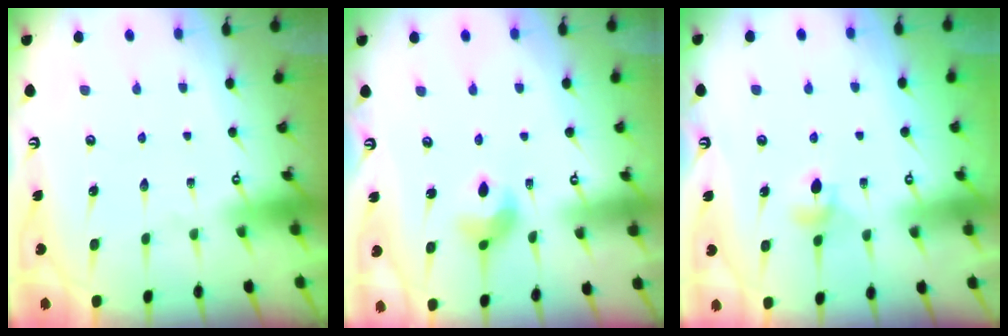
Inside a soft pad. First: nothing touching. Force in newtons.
{"total": 7.6, "press": 7.6, "slide": 0.3}
{"total": 5.1, "press": 5.1, "slide": 0.7}